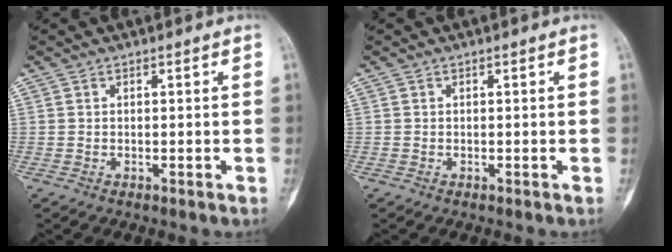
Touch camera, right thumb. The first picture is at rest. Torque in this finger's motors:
{"motor_torque": [-0.03, -0.03, 0.01, -0.01, 0.00]}